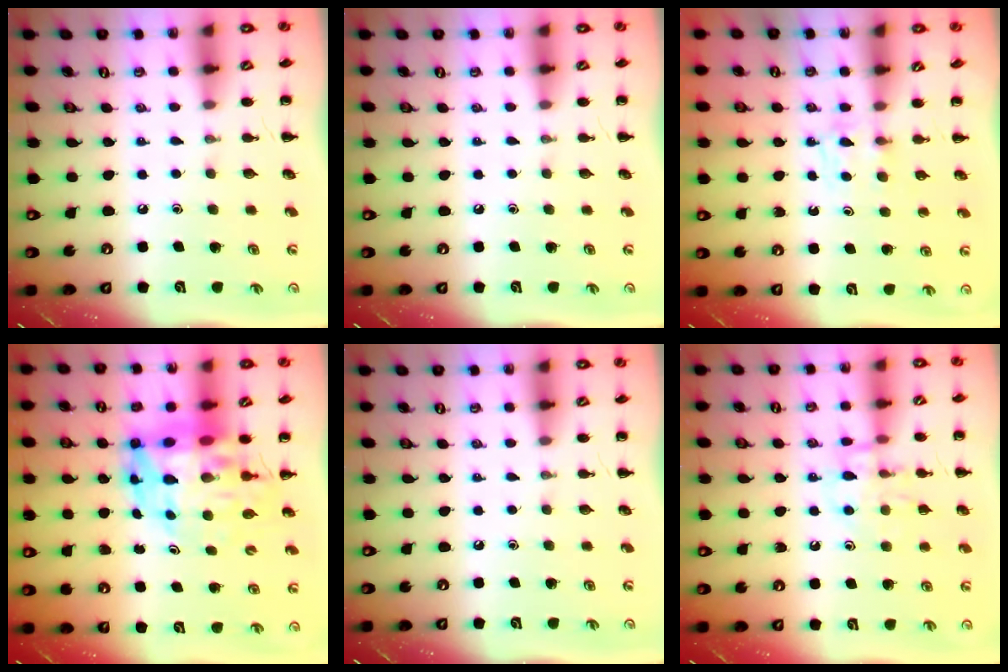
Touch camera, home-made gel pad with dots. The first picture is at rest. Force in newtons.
{"total": 0.0}
{"total": 3.7, "press": 3.5, "slide": 1.4}
{"total": 15.0, "press": 14.4, "slide": 4.1}
{"total": 0.0}
{"total": 11.5, "press": 11.5, "slide": 0.7}